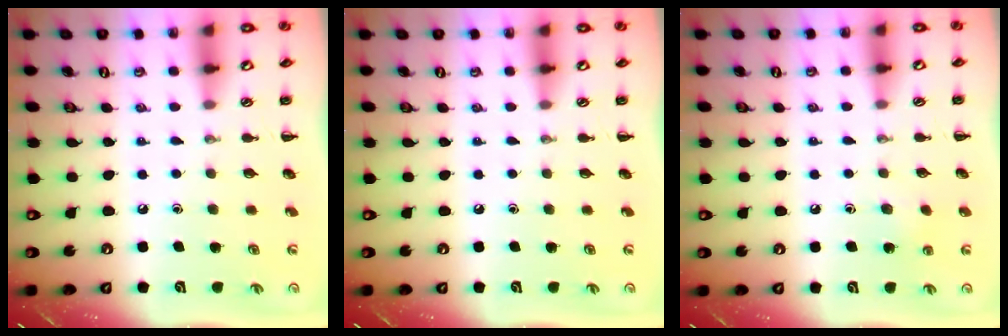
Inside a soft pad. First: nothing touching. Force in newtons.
{"total": 0.0}
{"total": 6.1, "press": 5.8, "slide": 1.8}